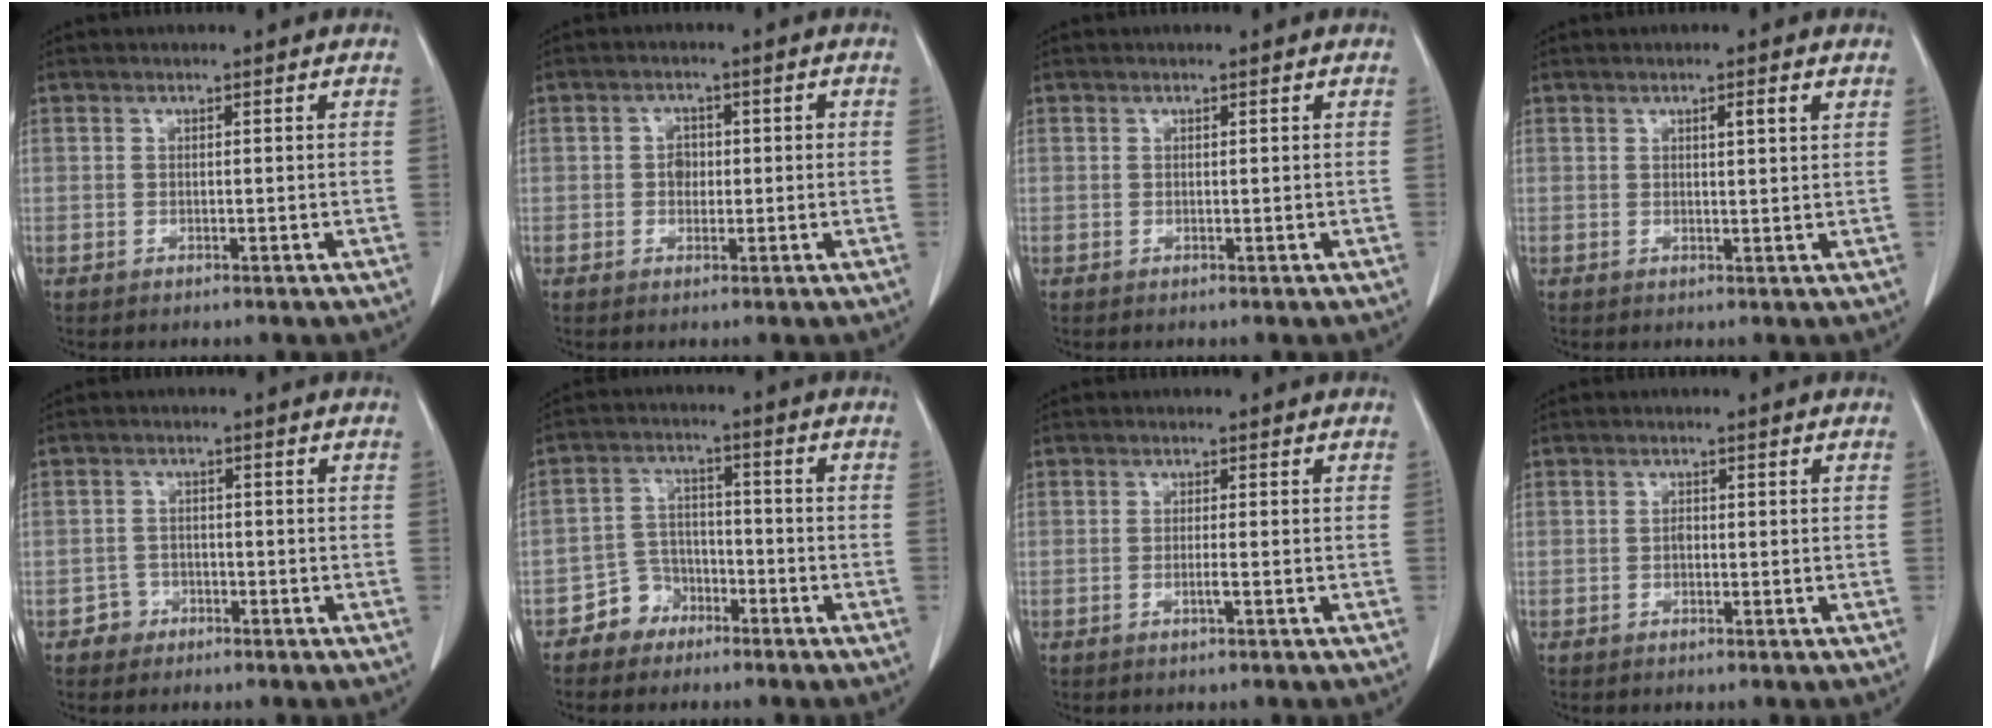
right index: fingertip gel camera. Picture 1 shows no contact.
{"total": 2.4, "force": [0.0, 2.0, 1.4], "torque": [-0.019, 0.008, 0.001]}
{"total": 0.0}
{"total": 2.1, "force": [1.1, 0.1, 1.8], "torque": [-0.032, -0.002, 0.014]}
{"total": 2.5, "force": [-1.4, 2.0, -0.3], "torque": [0.013, 0.013, -0.030]}
{"total": 5.3, "force": [-3.6, 3.8, 0.6], "torque": [-0.003, 0.015, -0.064]}
{"total": 1.2, "force": [-0.5, -0.2, 1.1], "torque": [-0.026, -0.002, -0.009]}
{"total": 0.7, "force": [-0.1, 0.4, 0.5], "torque": [-0.010, 0.002, -0.004]}